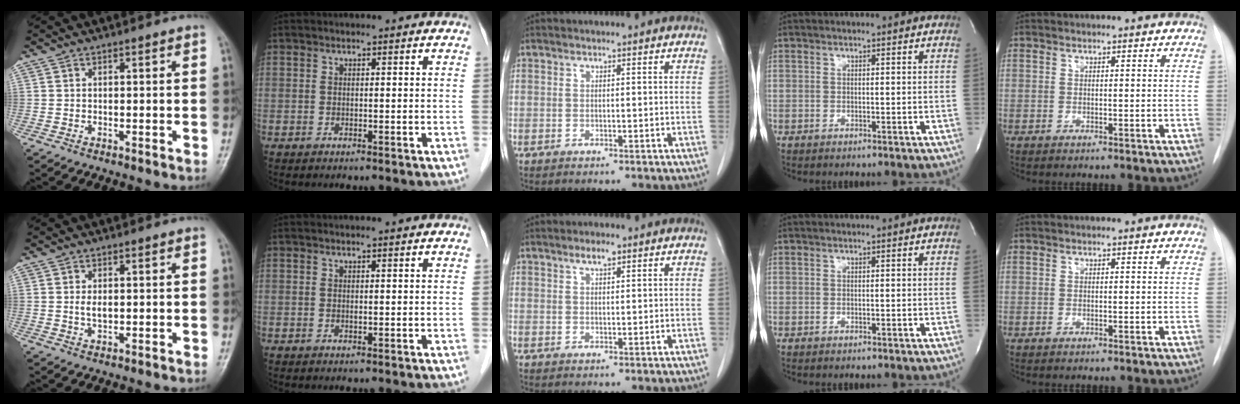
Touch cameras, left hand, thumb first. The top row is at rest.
{"thumb": {"total": 2.1, "force": [0.4, 1.0, 1.8], "torque": [-0.030, -0.003, 0.009]}, "index": {"total": 0.6, "force": [0.5, 0.0, 0.4], "torque": [-0.009, 0.002, 0.008]}, "middle": {"total": 2.2, "force": [1.5, 0.5, 1.6], "torque": [-0.033, 0.002, 0.027]}}